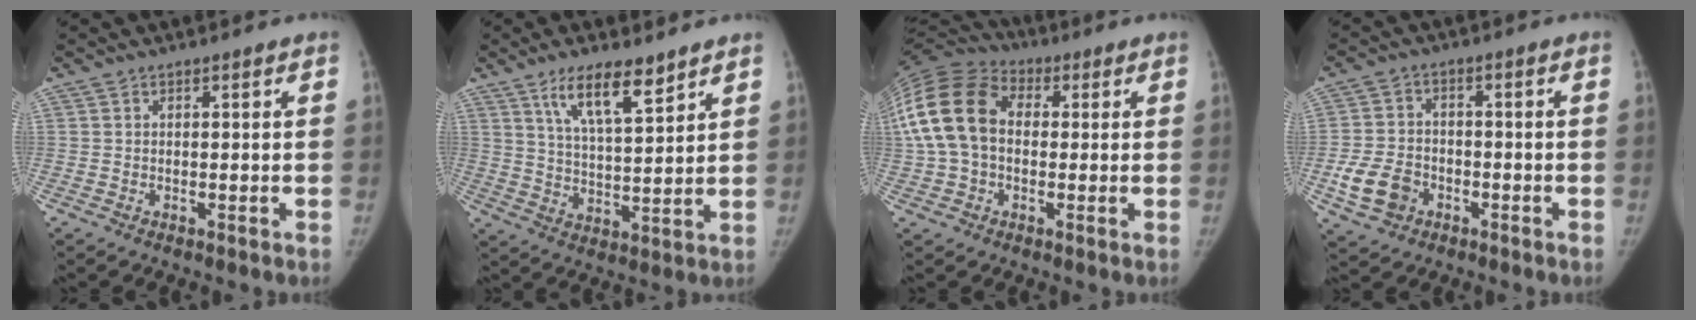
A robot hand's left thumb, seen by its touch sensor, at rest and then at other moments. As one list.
[{"total": 10.0, "force": [6.6, 2.9, 7.0], "torque": [-0.108, -0.040, 0.124]}, {"total": 16.4, "force": [1.2, 11.9, 11.3], "torque": [-0.227, 0.035, 0.012]}, {"total": 7.7, "force": [-3.1, 5.9, 3.8], "torque": [-0.063, 0.013, -0.054]}]